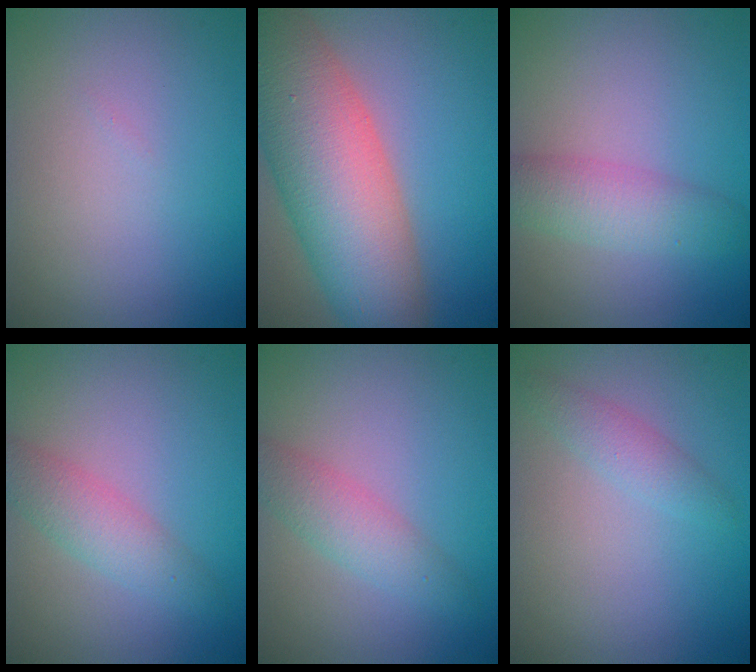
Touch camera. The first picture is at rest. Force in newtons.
{"total": 12.0, "press": 11.9, "slide": 0.6}
{"total": 3.5, "press": 3.5, "slide": 0.1}
{"total": 2.8, "press": 2.8, "slide": 0.1}
{"total": 2.8, "press": 2.8, "slide": 0.1}
{"total": 1.7, "press": 1.7, "slide": 0.0}